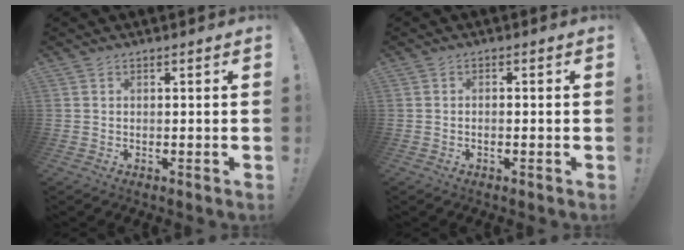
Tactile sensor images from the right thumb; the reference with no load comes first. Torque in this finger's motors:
{"motor_torque": [-0.30, -0.26, -0.30, 0.21, 0.09]}